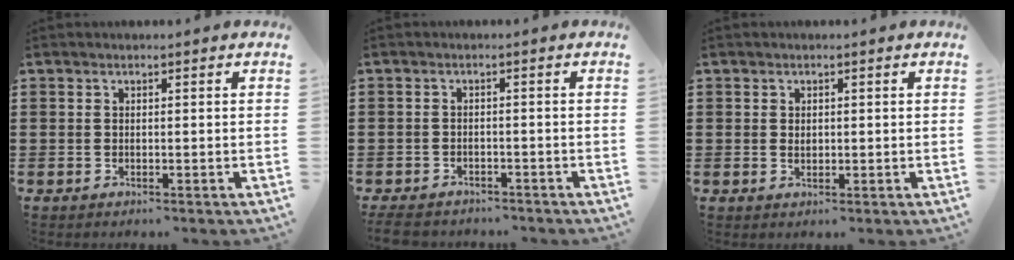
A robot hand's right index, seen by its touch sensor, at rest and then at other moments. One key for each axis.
{"total": 2.6, "fx": -2.4, "fy": 0.5, "fz": 0.5, "tx": -0.020, "ty": -0.002, "tz": -0.054}
{"total": 0.9, "fx": 0.3, "fy": 0.7, "fz": 0.5, "tx": -0.012, "ty": 0.006, "tz": 0.006}